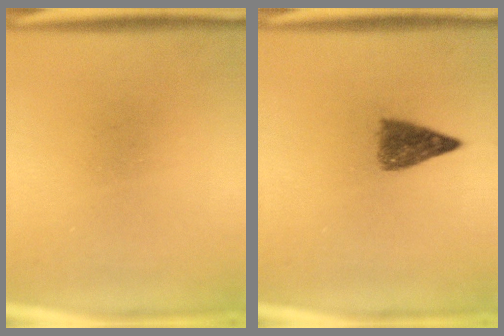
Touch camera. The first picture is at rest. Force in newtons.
{"total": 4.0}